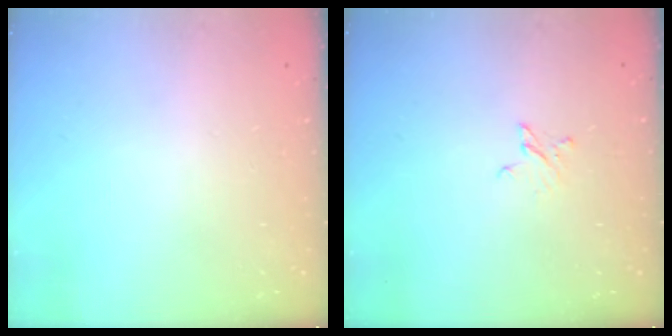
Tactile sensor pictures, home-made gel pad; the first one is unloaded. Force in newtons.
{"total": 2.9, "press": 2.9, "slide": 0.2}